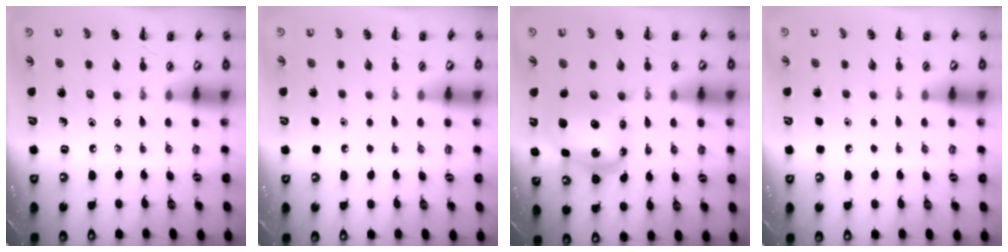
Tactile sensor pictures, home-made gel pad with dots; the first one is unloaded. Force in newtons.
{"total": 1.7, "press": 1.7, "slide": 0.1}
{"total": 6.4, "press": 6.3, "slide": 1.3}
{"total": 1.8, "press": 1.8, "slide": 0.1}